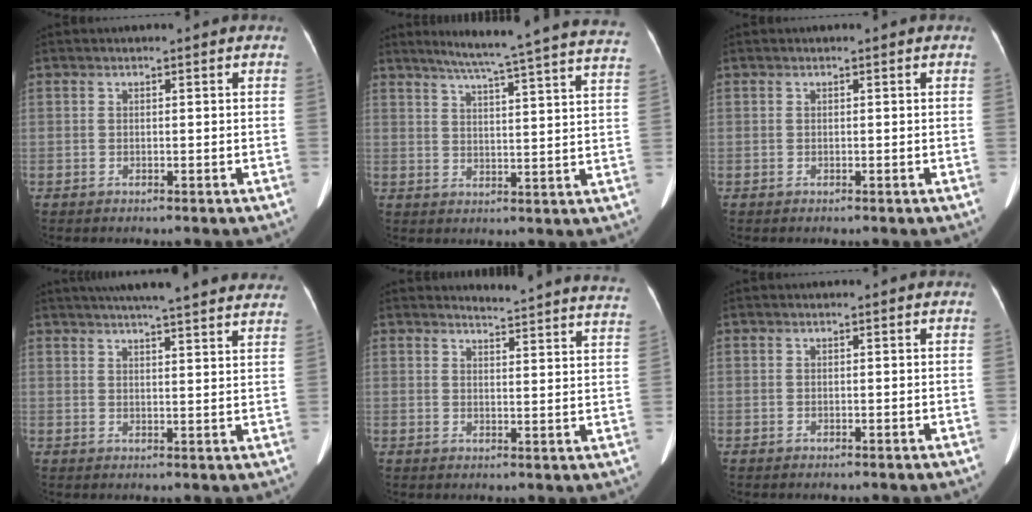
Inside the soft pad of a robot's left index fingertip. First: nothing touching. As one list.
[{"total": 24.4, "force": [21.7, -0.9, 11.1], "torque": [-0.167, -0.046, 0.261]}, {"total": 0.0}, {"total": 22.5, "force": [19.9, 2.0, 10.4], "torque": [-0.156, 0.015, 0.245]}, {"total": 16.8, "force": [16.6, -0.3, 2.7], "torque": [-0.029, -0.096, 0.168]}, {"total": 0.0}]